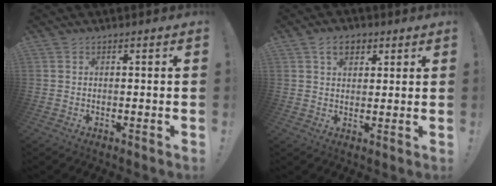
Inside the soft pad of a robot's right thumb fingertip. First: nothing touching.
{"total": 5.9, "force": [3.0, 4.0, 3.1], "torque": [-0.049, 0.002, 0.054]}